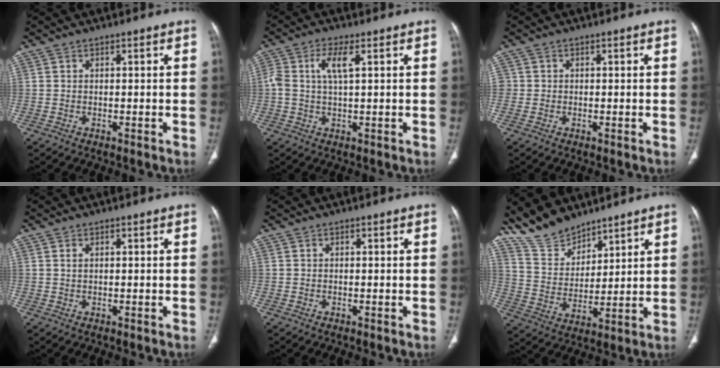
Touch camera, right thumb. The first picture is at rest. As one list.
[{"total": 5.2, "force": [1.3, 1.7, 4.7], "torque": [-0.113, 0.009, 0.029]}, {"total": 1.4, "force": [-0.1, 1.4, 0.4], "torque": [0.000, 0.004, -0.003]}, {"total": 0.7, "force": [0.3, 0.4, 0.5], "torque": [-0.012, 0.002, 0.007]}, {"total": 0.0}, {"total": 11.2, "force": [9.9, 4.4, 2.9], "torque": [-0.039, -0.050, 0.202]}]